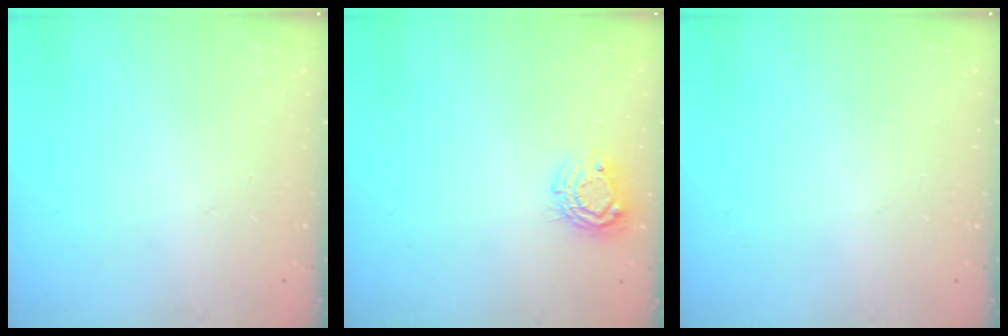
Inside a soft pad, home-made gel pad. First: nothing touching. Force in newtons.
{"total": 8.1, "press": 8.1, "slide": 0.7}
{"total": 0.0}